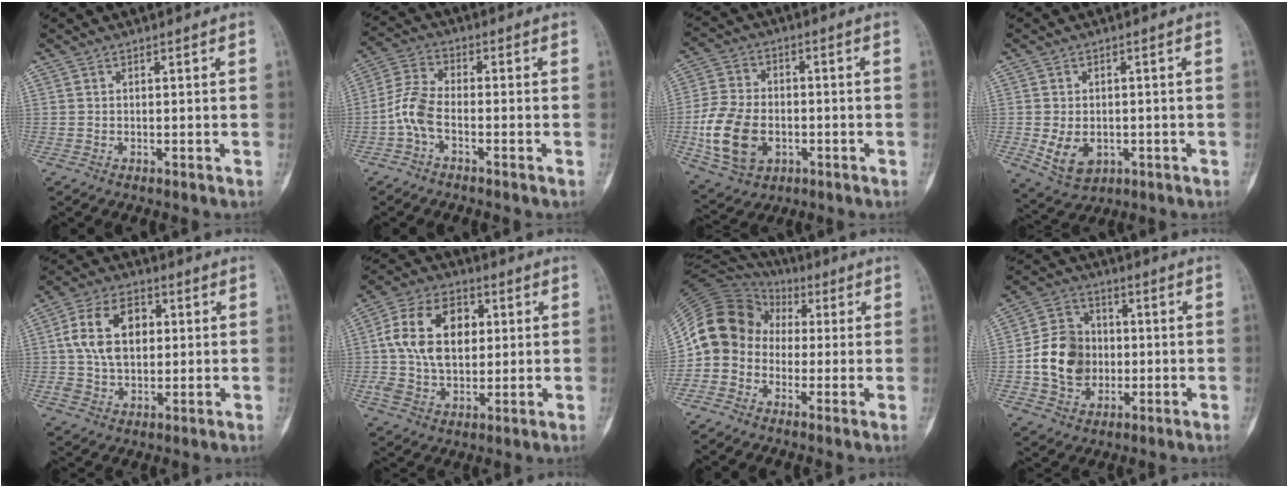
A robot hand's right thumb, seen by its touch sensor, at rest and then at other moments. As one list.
[{"total": 6.2, "force": [-2.3, 2.9, 4.9], "torque": [-0.111, 0.021, -0.056]}, {"total": 14.1, "force": [-3.1, 9.9, 9.6], "torque": [-0.182, 0.007, -0.051]}, {"total": 6.9, "force": [-1.3, 5.0, 4.6], "torque": [-0.069, -0.003, -0.006]}, {"total": 11.3, "force": [1.8, 7.5, 8.2], "torque": [-0.131, 0.011, 0.031]}, {"total": 15.6, "force": [2.6, 10.4, 11.3], "torque": [-0.180, 0.011, 0.043]}, {"total": 12.7, "force": [-0.7, 11.2, 5.9], "torque": [-0.101, 0.053, -0.025]}, {"total": 12.9, "force": [-1.0, 10.6, 7.2], "torque": [-0.107, 0.019, -0.020]}]